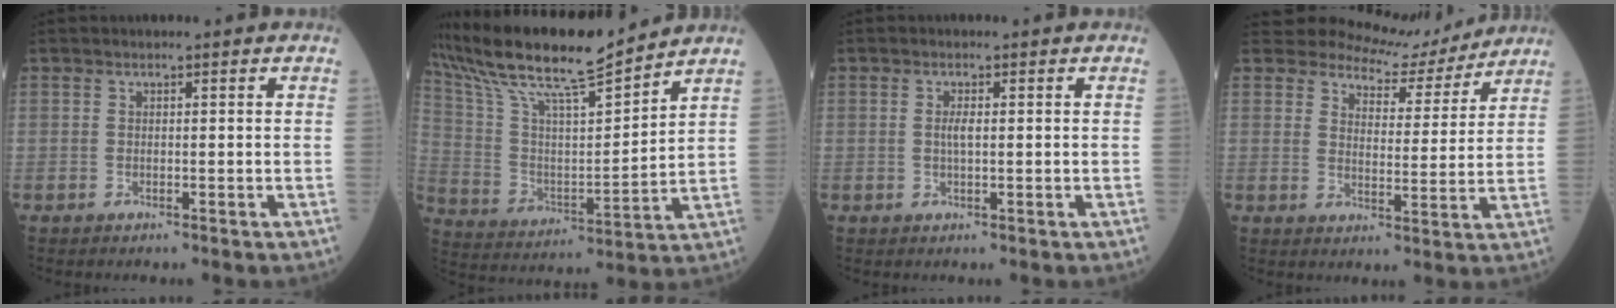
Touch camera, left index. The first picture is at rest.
{"total": 18.3, "force": [16.3, 0.9, 8.4], "torque": [-0.174, 0.012, 0.292]}
{"total": 1.4, "force": [0.0, 0.3, 1.4], "torque": [-0.031, -0.003, 0.000]}
{"total": 8.8, "force": [8.5, 2.5, 0.4], "torque": [-0.009, -0.012, 0.114]}